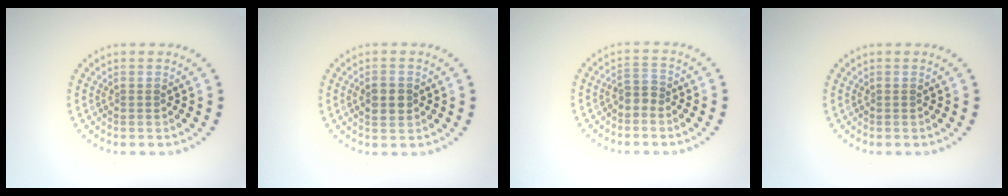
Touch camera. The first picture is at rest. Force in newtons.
{"total": 2.6, "press": 2.6, "slide": 0.1}
{"total": 1.5, "press": 1.3, "slide": 0.9}
{"total": 0.0}